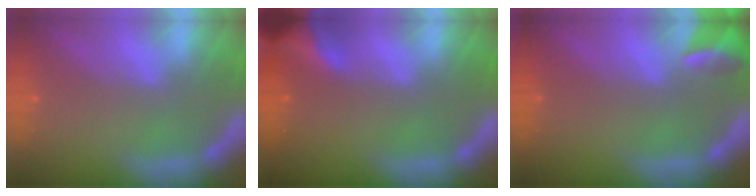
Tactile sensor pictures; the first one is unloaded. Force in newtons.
{"total": 5.9}
{"total": 2.9}